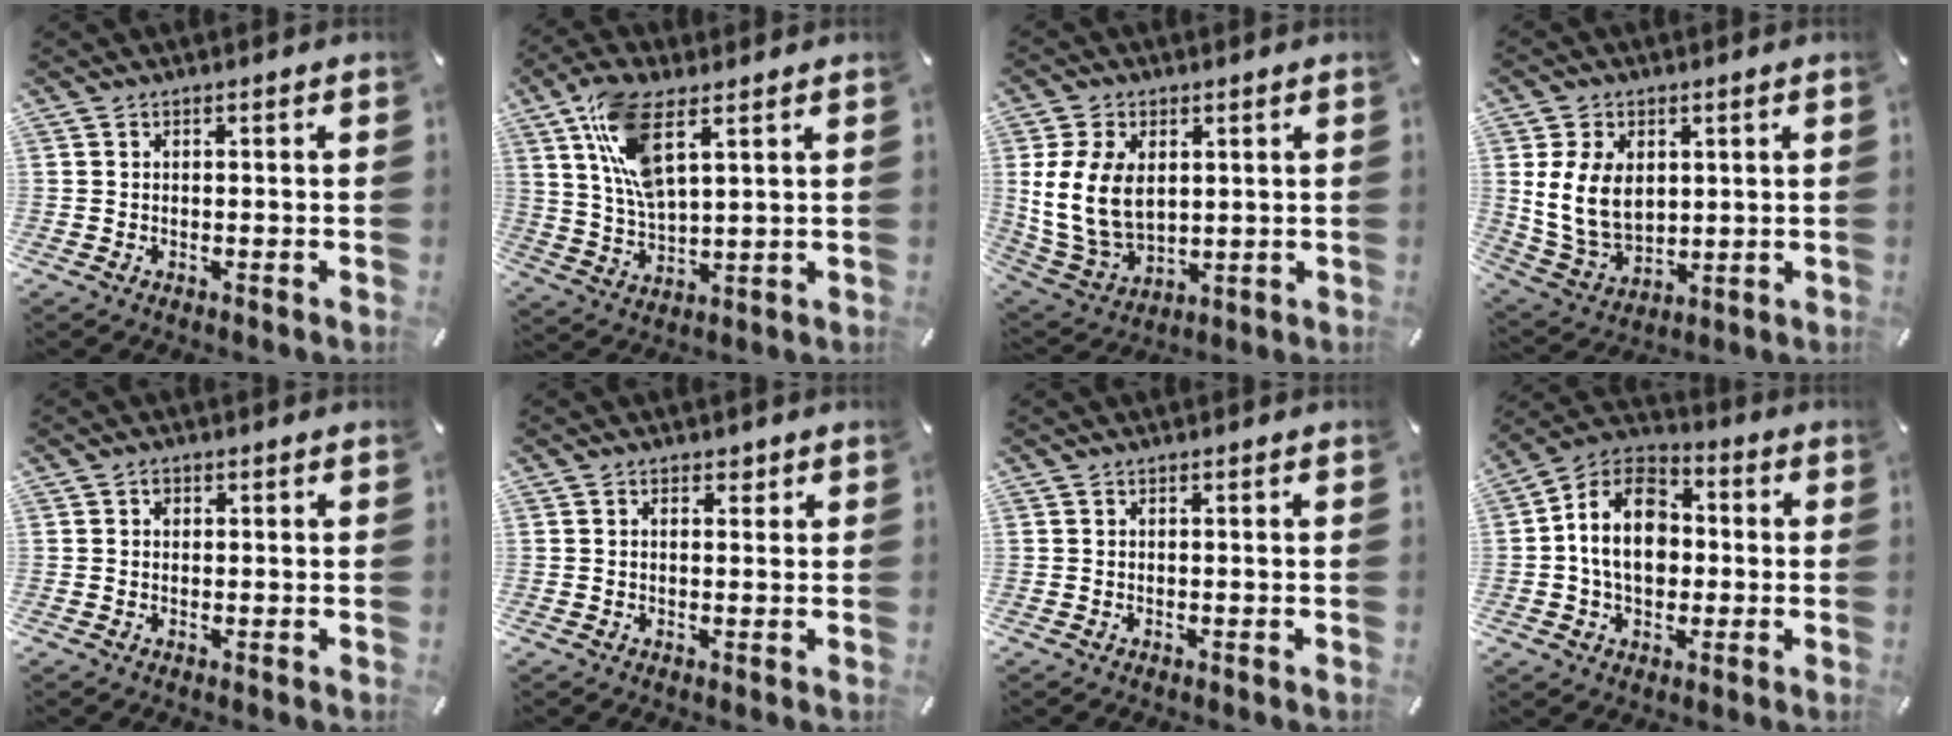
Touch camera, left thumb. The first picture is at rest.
{"total": 12.0, "force": [6.0, 4.9, 9.2], "torque": [-0.200, -0.009, 0.111]}
{"total": 13.1, "force": [2.5, 9.5, 8.6], "torque": [-0.195, -0.005, 0.046]}
{"total": 11.6, "force": [2.5, 8.8, 7.1], "torque": [-0.168, -0.003, 0.045]}
{"total": 1.2, "force": [0.2, 1.1, 0.5], "torque": [-0.010, 0.006, 0.003]}
{"total": 1.9, "force": [0.7, 1.3, 1.1], "torque": [-0.009, 0.000, 0.007]}
{"total": 0.0}
{"total": 14.1, "force": [-0.6, 10.7, 9.2], "torque": [-0.179, 0.019, -0.015]}